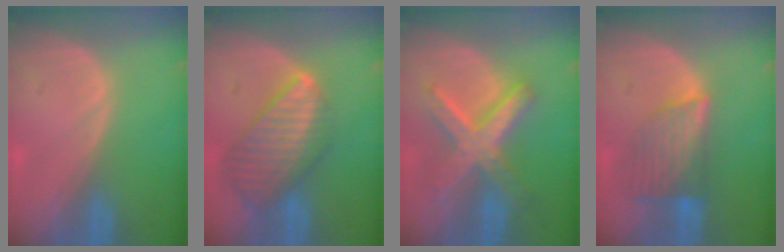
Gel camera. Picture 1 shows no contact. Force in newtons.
{"total": 9.5, "press": 8.3, "slide": 4.6}
{"total": 8.8, "press": 8.8, "slide": 0.7}
{"total": 7.2, "press": 6.5, "slide": 3.1}